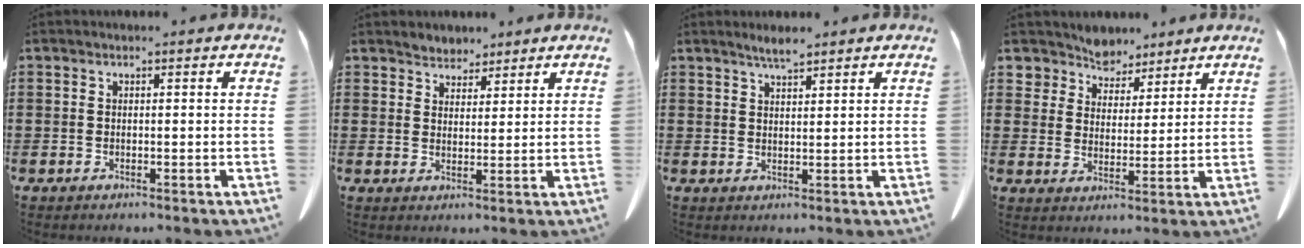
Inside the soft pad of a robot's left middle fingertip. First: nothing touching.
{"total": 3.1, "force": [2.9, 1.0, -0.2], "torque": [-0.007, -0.002, 0.057]}
{"total": 2.8, "force": [2.4, 0.3, 1.4], "torque": [-0.032, -0.002, 0.044]}
{"total": 6.1, "force": [5.6, 2.4, -0.1], "torque": [-0.034, -0.032, 0.104]}